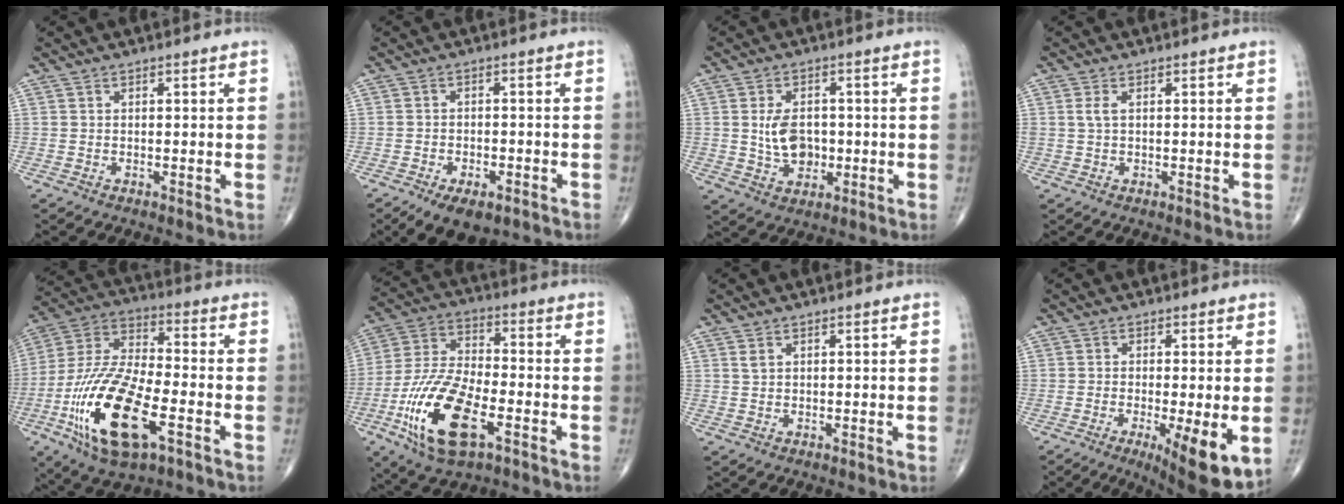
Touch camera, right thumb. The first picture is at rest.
{"total": 8.2, "force": [-5.1, 4.1, 4.9], "torque": [-0.063, 0.013, -0.076]}
{"total": 7.4, "force": [-0.1, 5.1, 5.3], "torque": [-0.074, 0.000, 0.007]}
{"total": 1.8, "force": [0.5, 0.8, 1.5], "torque": [-0.037, 0.006, 0.013]}
{"total": 22.2, "force": [-8.2, 8.9, 18.5], "torque": [-0.386, 0.017, -0.145]}
{"total": 18.5, "force": [-7.3, 7.9, 15.0], "torque": [-0.305, 0.017, -0.132]}
{"total": 0.9, "force": [0.5, 0.5, 0.6], "torque": [-0.012, 0.005, 0.012]}
{"total": 11.4, "force": [-3.3, 2.8, 10.5], "torque": [-0.152, -0.024, -0.046]}